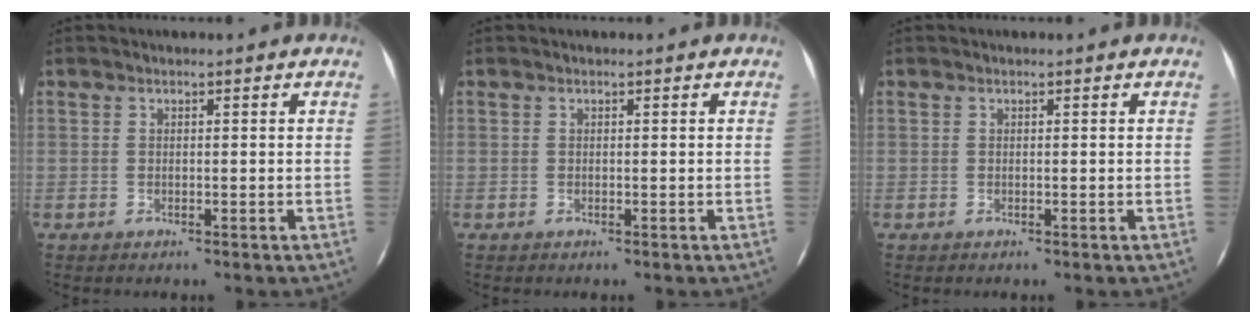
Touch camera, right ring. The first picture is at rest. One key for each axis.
{"total": 0.0}
{"total": 0.0}